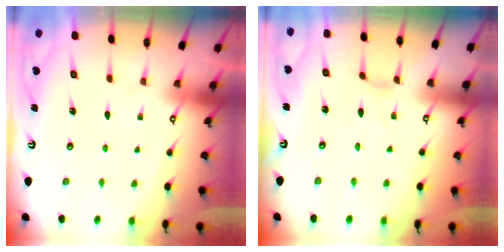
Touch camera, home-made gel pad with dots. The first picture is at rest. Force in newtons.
{"total": 0.6, "press": 0.6, "slide": 0.2}